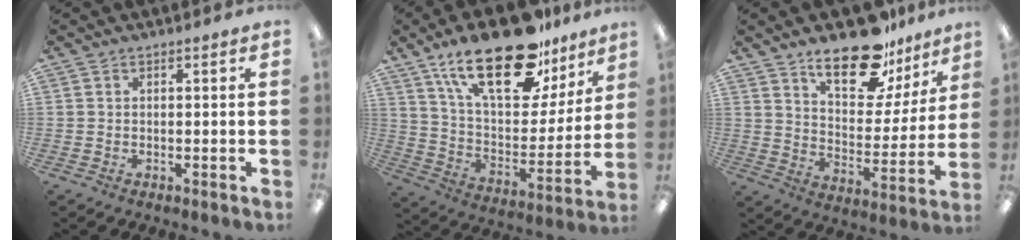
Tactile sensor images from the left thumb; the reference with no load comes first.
{"total": 26.3, "force": [17.3, 10.8, 16.5], "torque": [-0.260, -0.102, 0.296]}
{"total": 18.4, "force": [13.5, 7.7, 9.8], "torque": [-0.151, -0.084, 0.233]}